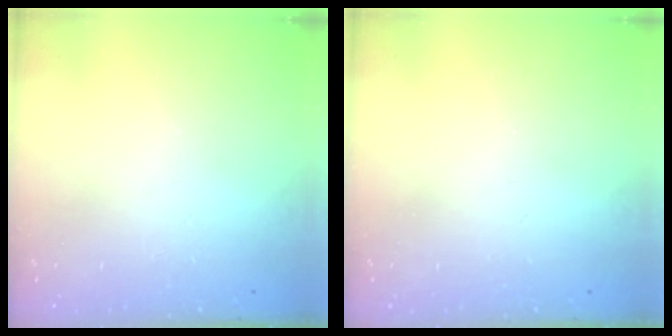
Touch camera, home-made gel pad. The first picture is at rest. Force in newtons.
{"total": 0.0}